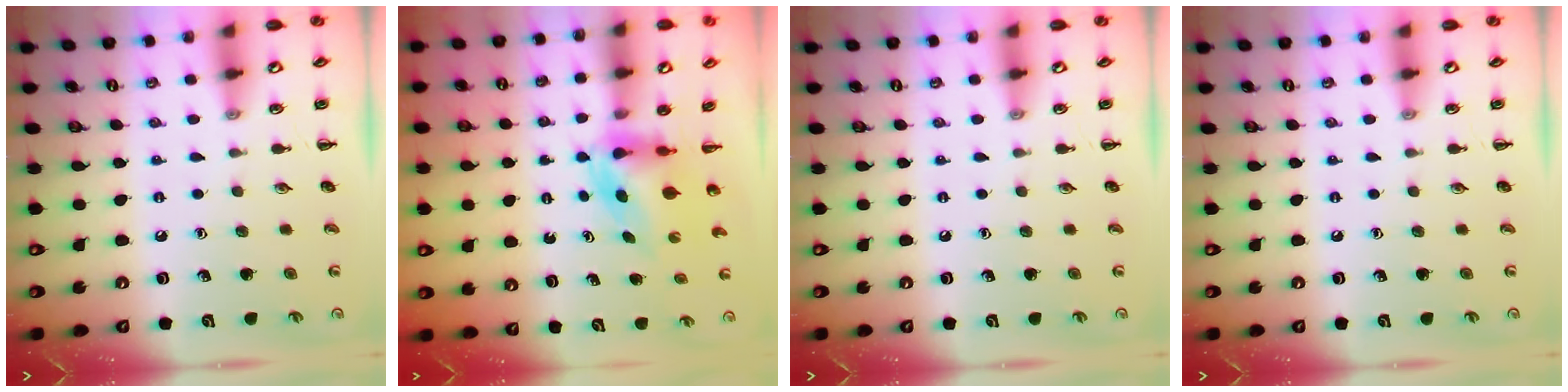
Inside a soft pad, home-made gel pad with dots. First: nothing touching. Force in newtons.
{"total": 5.3, "press": 5.2, "slide": 0.9}
{"total": 0.0}
{"total": 0.0}